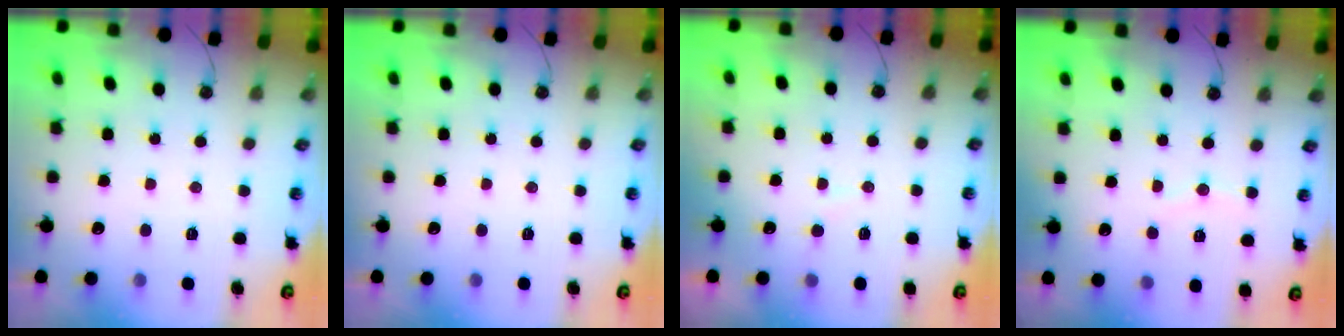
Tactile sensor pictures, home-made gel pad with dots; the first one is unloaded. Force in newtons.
{"total": 0.0}
{"total": 5.0, "press": 4.9, "slide": 0.5}
{"total": 5.0, "press": 4.7, "slide": 1.7}